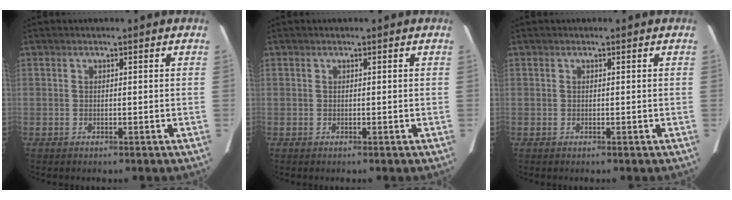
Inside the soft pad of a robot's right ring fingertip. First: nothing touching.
{"total": 0.0}
{"total": 0.0}